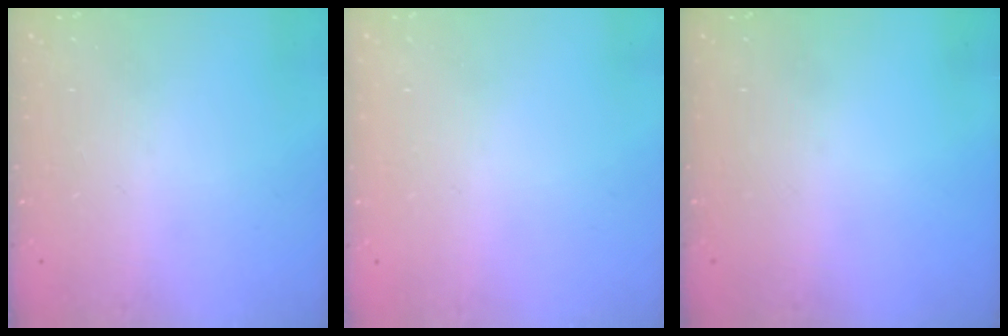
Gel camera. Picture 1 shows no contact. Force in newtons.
{"total": 2.4, "press": 2.4, "slide": 0.2}
{"total": 0.0}